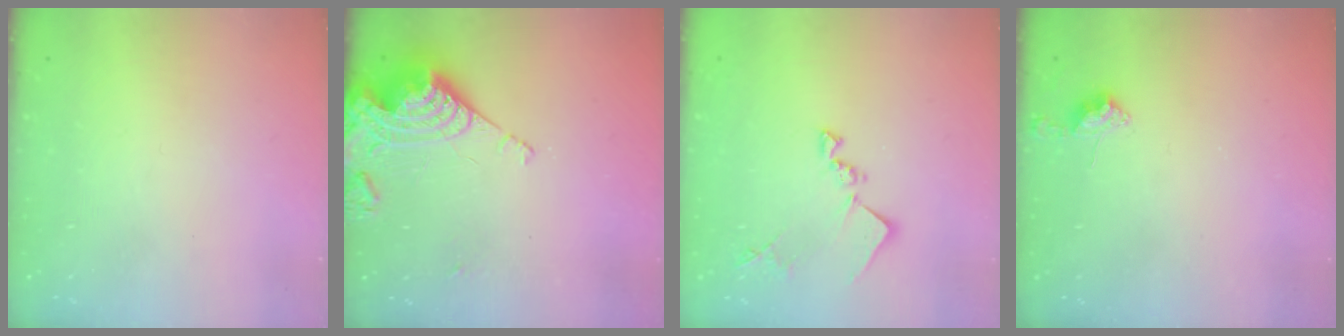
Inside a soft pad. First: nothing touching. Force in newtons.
{"total": 14.1, "press": 14.0, "slide": 1.5}
{"total": 12.5, "press": 12.5, "slide": 0.3}
{"total": 8.7, "press": 8.6, "slide": 0.7}